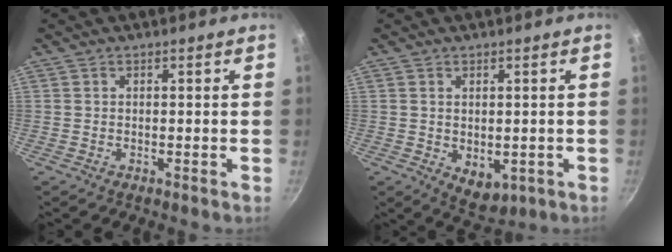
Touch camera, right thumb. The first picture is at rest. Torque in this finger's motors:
{"motor_torque": [-0.37, 0.35, 0.27, 0.57, 0.02]}